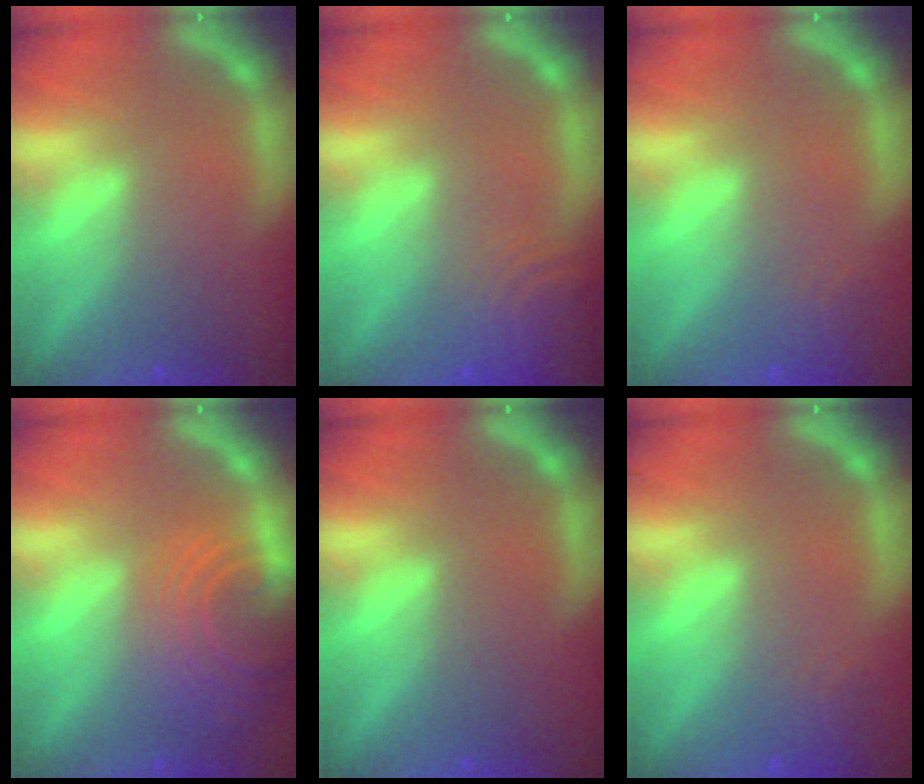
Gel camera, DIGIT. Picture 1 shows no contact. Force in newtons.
{"total": 6.6}
{"total": 1.4}
{"total": 8.1}
{"total": 0.0}
{"total": 1.4}